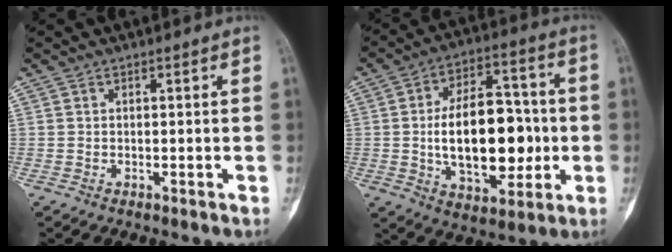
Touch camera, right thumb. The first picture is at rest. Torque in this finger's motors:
{"motor_torque": [3.12, 1.89, 1.09, -0.78, 0.58]}